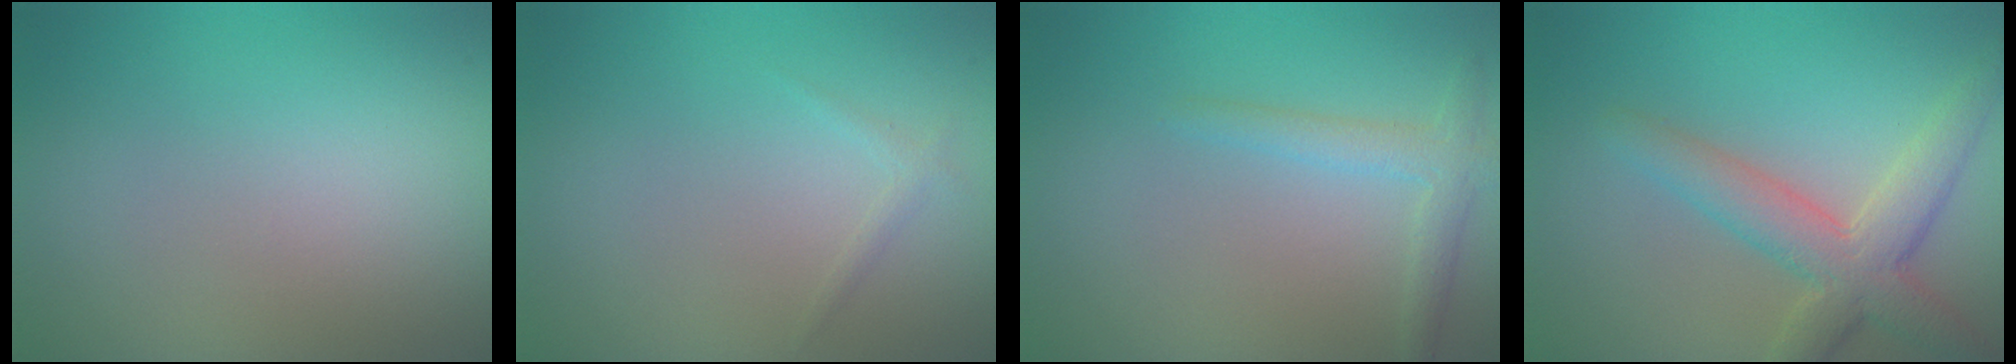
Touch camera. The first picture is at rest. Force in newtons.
{"total": 0.7, "press": 0.7, "slide": 0.1}
{"total": 2.0, "press": 2.0, "slide": 0.1}
{"total": 5.0, "press": 5.0, "slide": 0.2}